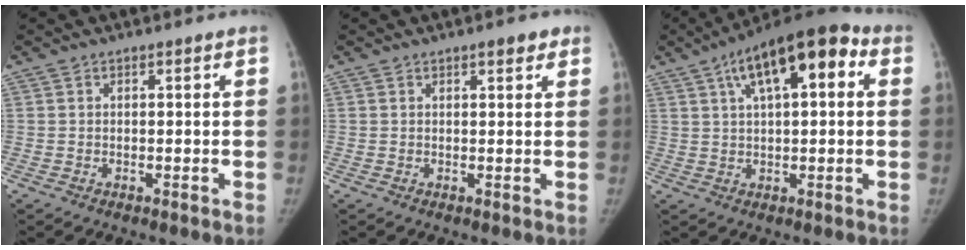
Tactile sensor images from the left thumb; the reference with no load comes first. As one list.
[{"total": 2.7, "force": [1.7, 1.1, 1.8], "torque": [-0.014, -0.006, 0.019]}, {"total": 15.9, "force": [5.8, 6.7, 13.2], "torque": [-0.177, 0.023, 0.080]}]